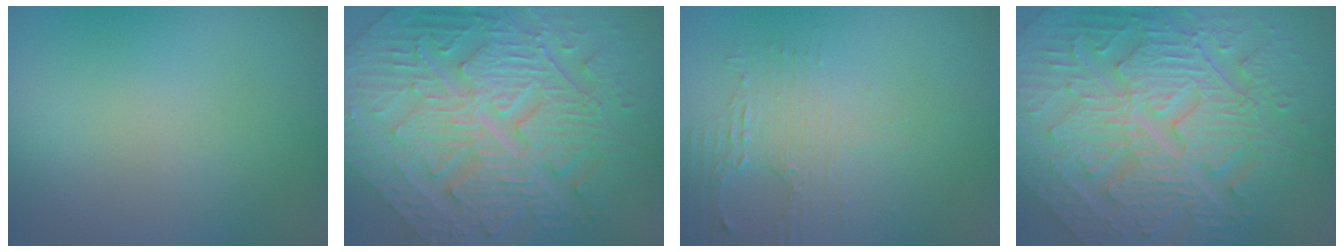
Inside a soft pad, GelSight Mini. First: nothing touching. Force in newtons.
{"total": 11.2, "press": 7.7, "slide": 8.2}
{"total": 2.2, "press": 2.1, "slide": 0.6}
{"total": 11.0, "press": 7.5, "slide": 8.0}